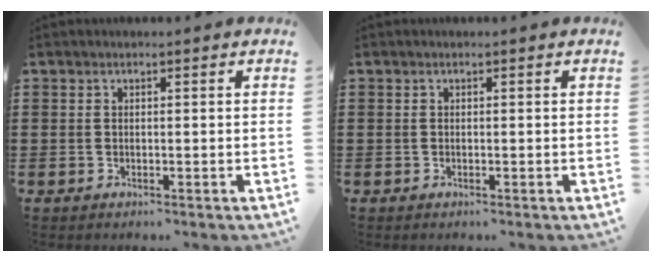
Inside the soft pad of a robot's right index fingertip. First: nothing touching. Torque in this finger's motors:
{"motor_torque": [-0.90, 1.24, 0.00, -0.01]}